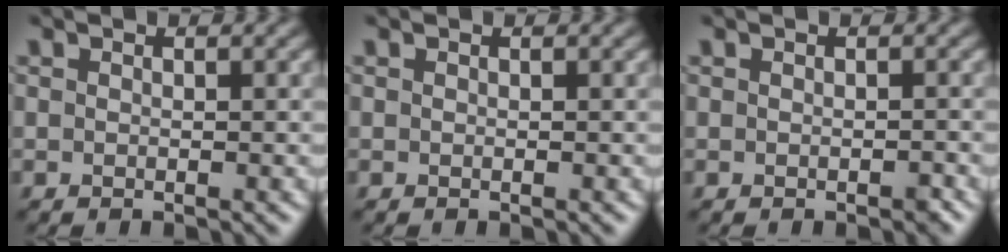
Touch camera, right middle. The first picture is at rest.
{"total": 0.0}
{"total": 0.7, "force": [-0.4, 0.2, 0.6], "torque": [-0.007, -0.002, -0.004]}